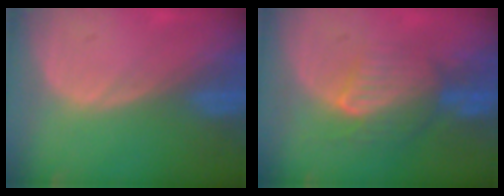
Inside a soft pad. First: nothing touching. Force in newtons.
{"total": 7.5, "press": 7.3, "slide": 1.6}